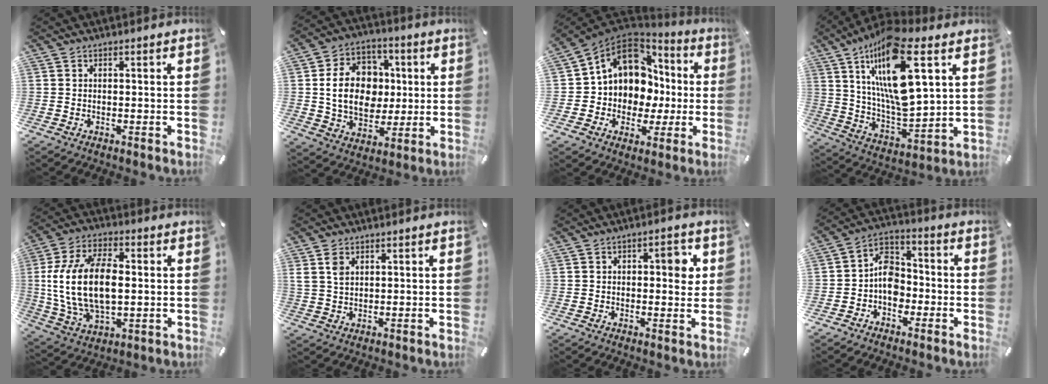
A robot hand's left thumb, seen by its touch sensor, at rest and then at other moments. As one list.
[{"total": 14.9, "force": [1.0, 12.4, 8.2], "torque": [-0.152, 0.015, 0.023]}, {"total": 12.4, "force": [2.7, 11.1, 4.7], "torque": [-0.102, -0.022, 0.060]}, {"total": 21.7, "force": [10.2, 7.9, 17.5], "torque": [-0.346, -0.056, 0.160]}, {"total": 18.0, "force": [1.1, 11.1, 14.2], "torque": [-0.310, 0.001, 0.017]}, {"total": 3.5, "force": [1.6, 2.1, 2.3], "torque": [-0.058, 0.001, 0.025]}, {"total": 5.5, "force": [1.0, 3.1, 4.4], "torque": [-0.048, -0.004, 0.005]}, {"total": 8.4, "force": [-2.3, 6.7, 4.5], "torque": [-0.087, 0.021, -0.041]}]